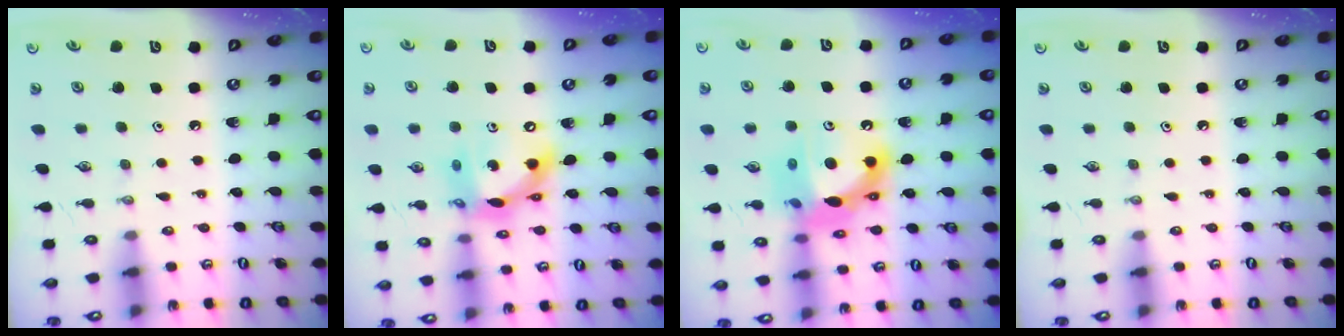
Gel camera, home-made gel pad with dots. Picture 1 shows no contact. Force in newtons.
{"total": 13.3, "press": 13.2, "slide": 1.4}
{"total": 14.9, "press": 14.8, "slide": 1.4}
{"total": 0.0}